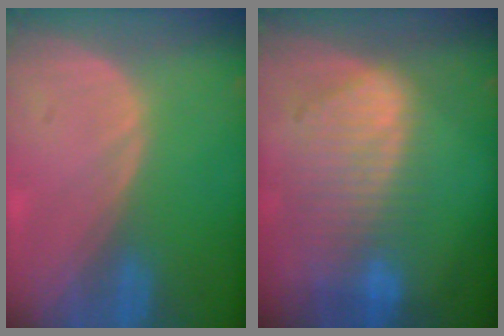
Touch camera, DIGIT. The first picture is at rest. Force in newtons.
{"total": 9.1, "press": 8.1, "slide": 4.3}